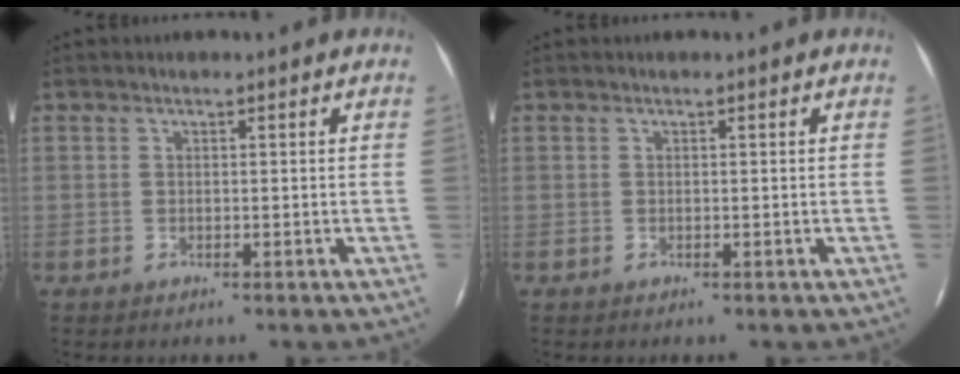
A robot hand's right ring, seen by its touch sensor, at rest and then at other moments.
{"total": 0.0}